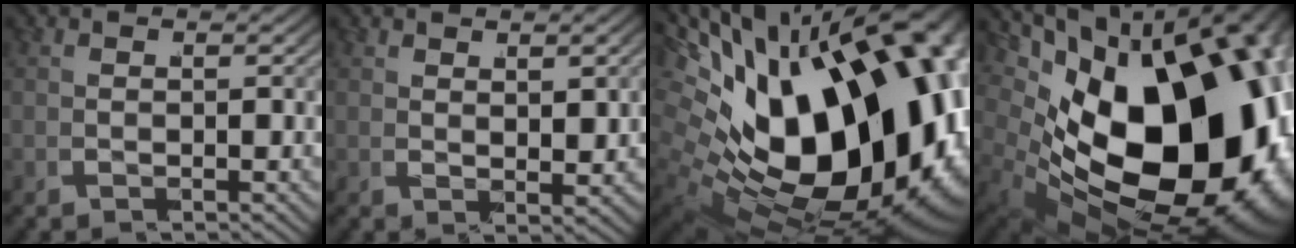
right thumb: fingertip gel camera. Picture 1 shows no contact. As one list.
[{"total": 1.5, "force": [1.3, 0.0, 0.7], "torque": [0.002, 0.002, 0.030]}, {"total": 30.6, "force": [-0.9, 18.5, 24.3], "torque": [-0.384, -0.059, 0.033]}, {"total": 33.5, "force": [-2.1, 21.0, 26.0], "torque": [-0.415, -0.087, 0.021]}]